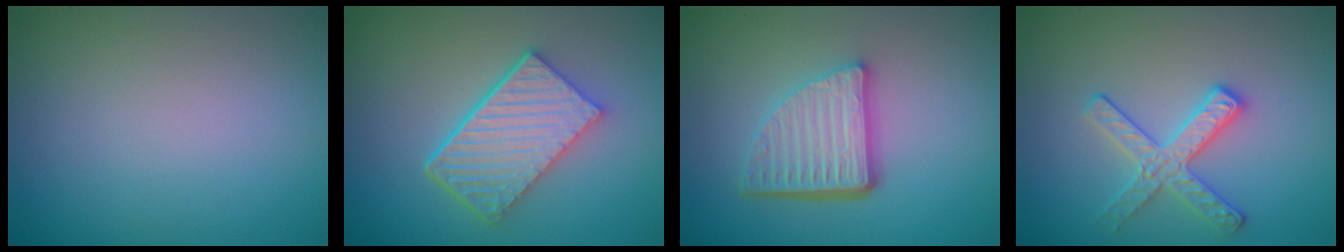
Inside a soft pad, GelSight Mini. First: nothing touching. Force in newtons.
{"total": 5.7, "press": 4.2, "slide": 3.9}
{"total": 5.4, "press": 3.7, "slide": 3.9}
{"total": 2.8, "press": 2.7, "slide": 0.5}